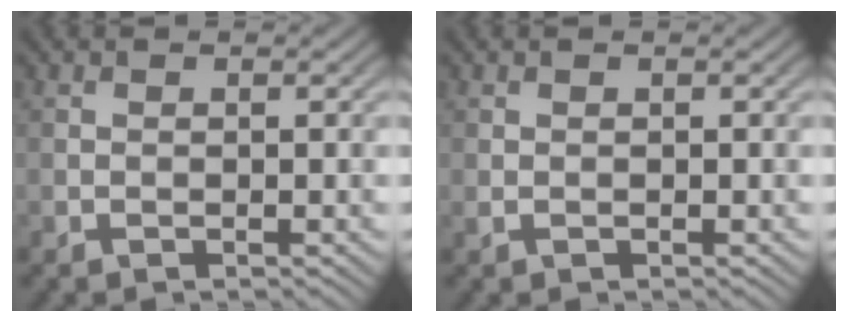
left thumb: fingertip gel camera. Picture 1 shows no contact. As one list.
[{"total": 0.6, "force": [0.1, 0.5, 0.3], "torque": [-0.007, -0.001, 0.003]}]